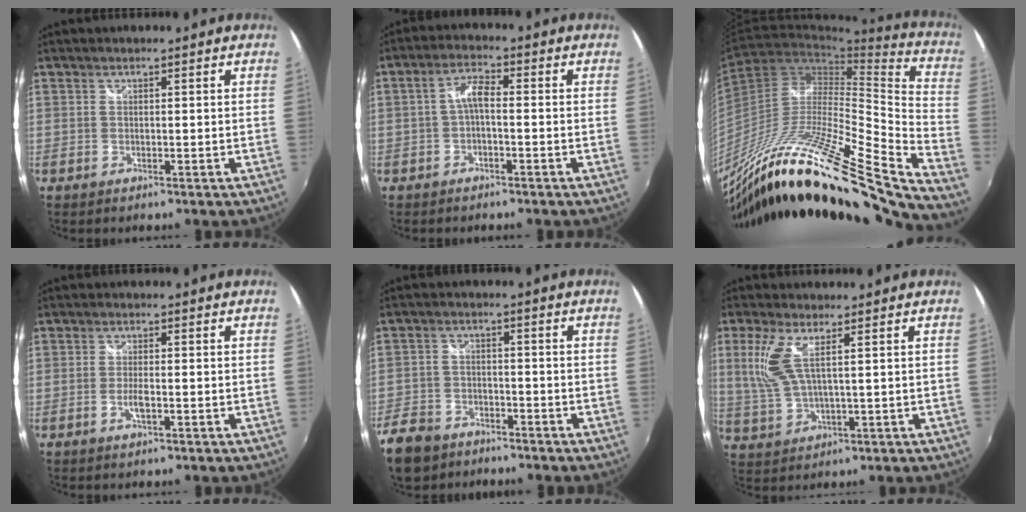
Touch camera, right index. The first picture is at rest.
{"total": 3.5, "force": [-1.0, 1.1, 3.2], "torque": [-0.066, 0.011, -0.020]}
{"total": 30.8, "force": [-24.4, 0.9, 18.8], "torque": [-0.263, -0.058, -0.415]}
{"total": 2.5, "force": [-0.8, 0.4, 2.3], "torque": [-0.046, -0.004, -0.015]}
{"total": 10.3, "force": [-7.3, 6.4, 3.6], "torque": [-0.116, -0.002, -0.133]}
{"total": 7.1, "force": [2.5, 1.9, 6.4], "torque": [-0.148, 0.000, 0.058]}